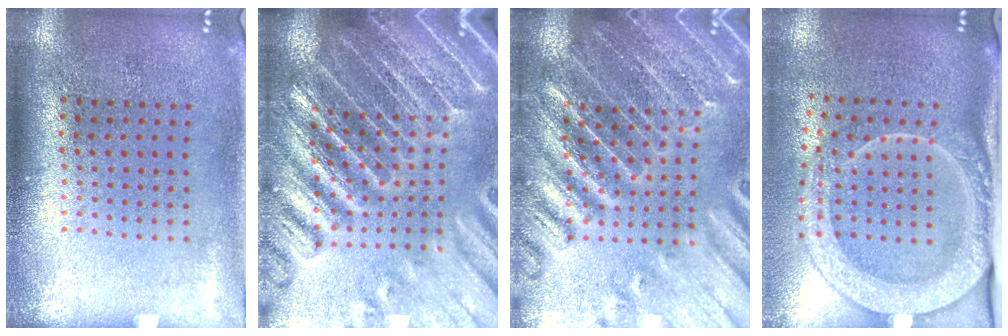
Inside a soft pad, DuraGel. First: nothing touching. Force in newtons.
{"total": 4.7, "press": 4.3, "slide": 1.9}
{"total": 3.6, "press": 3.4, "slide": 0.9}
{"total": 2.5, "press": 2.0, "slide": 1.6}